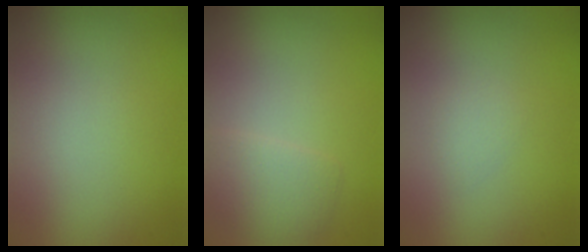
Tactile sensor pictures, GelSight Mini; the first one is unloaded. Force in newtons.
{"total": 2.3, "press": 2.3, "slide": 0.0}
{"total": 0.6, "press": 0.6, "slide": 0.1}